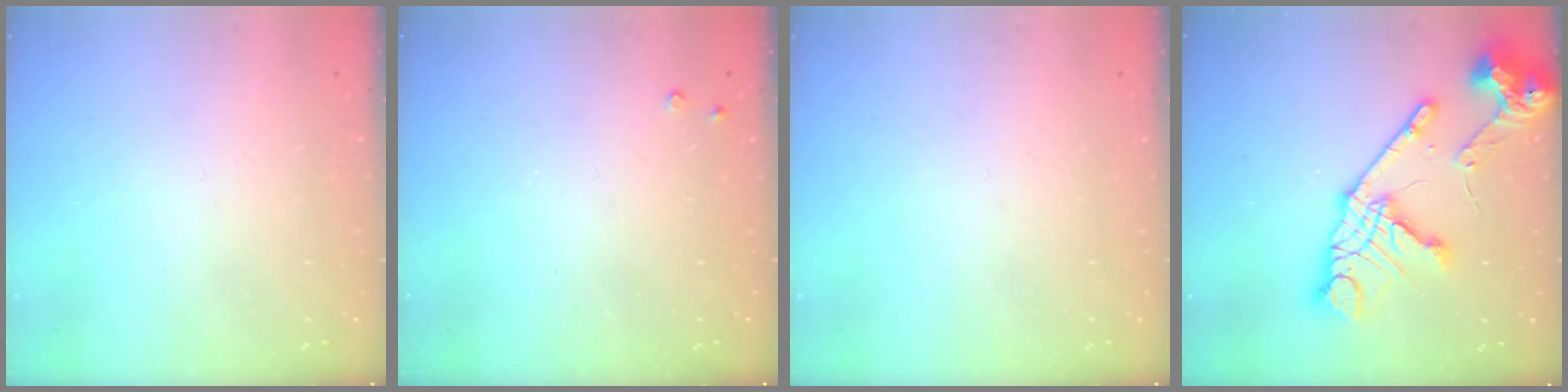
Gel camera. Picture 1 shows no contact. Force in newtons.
{"total": 1.8, "press": 1.8, "slide": 0.4}
{"total": 0.0}
{"total": 20.0, "press": 19.9, "slide": 2.5}